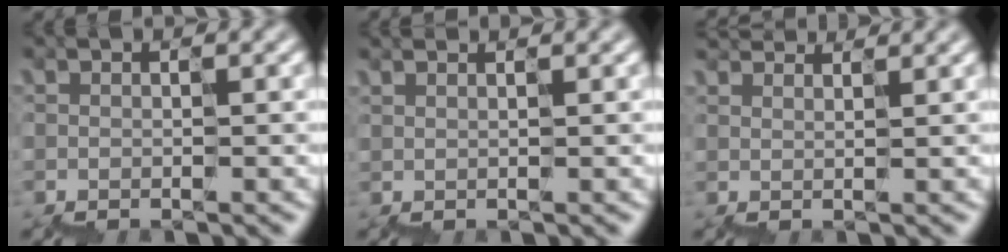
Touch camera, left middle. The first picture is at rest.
{"total": 1.7, "force": [1.4, 0.8, 0.8], "torque": [-0.013, 0.023, 0.011]}
{"total": 4.2, "force": [3.9, 1.2, 1.0], "torque": [-0.023, 0.032, 0.040]}